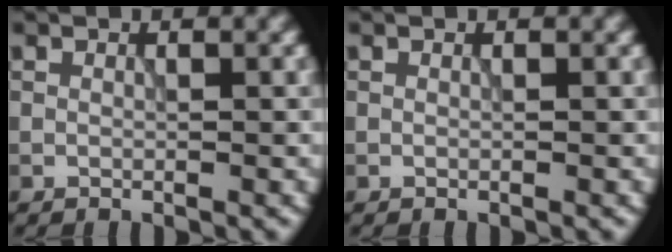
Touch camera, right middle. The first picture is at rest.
{"total": 0.0}